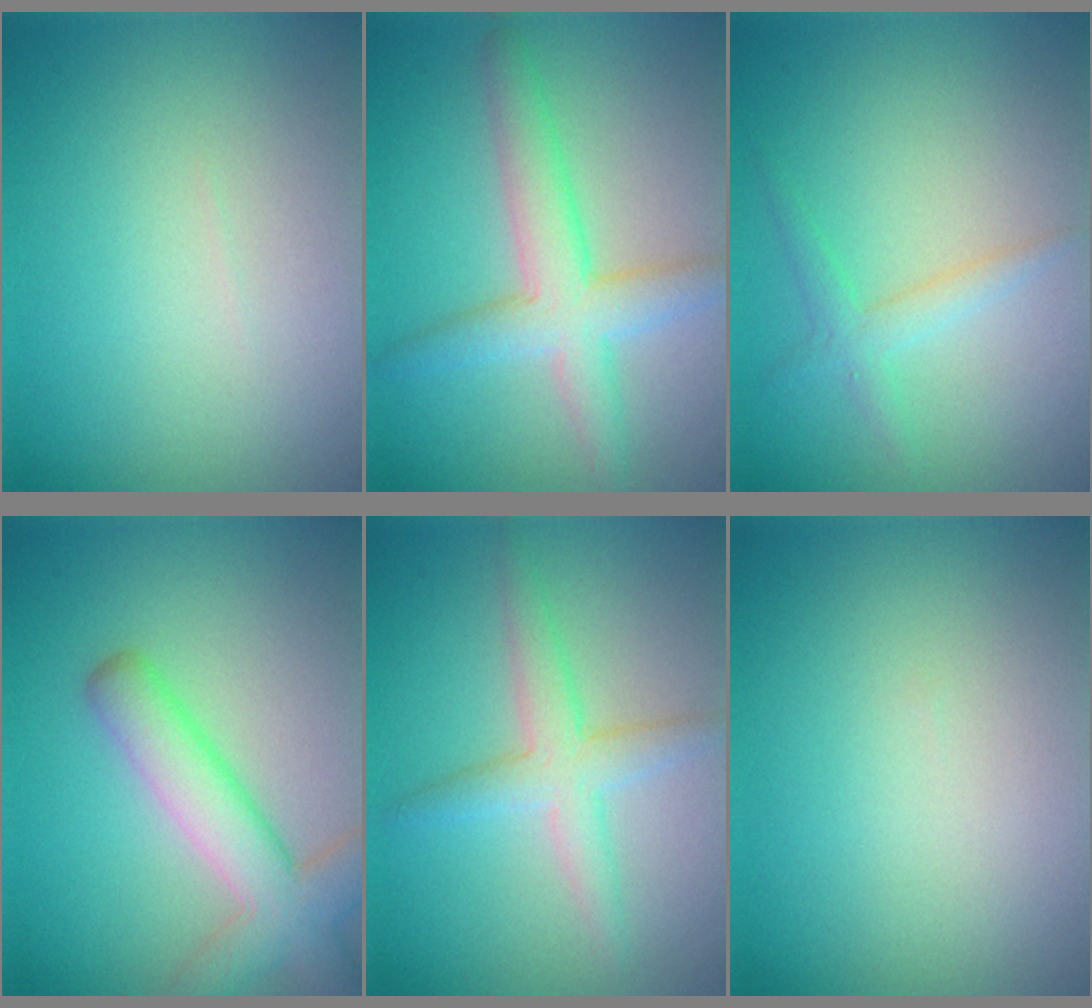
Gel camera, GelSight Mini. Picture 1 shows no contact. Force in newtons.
{"total": 4.7, "press": 4.7, "slide": 0.3}
{"total": 1.8, "press": 1.8, "slide": 0.0}
{"total": 5.6, "press": 5.6, "slide": 0.3}
{"total": 3.2, "press": 3.2, "slide": 0.2}
{"total": 0.0}